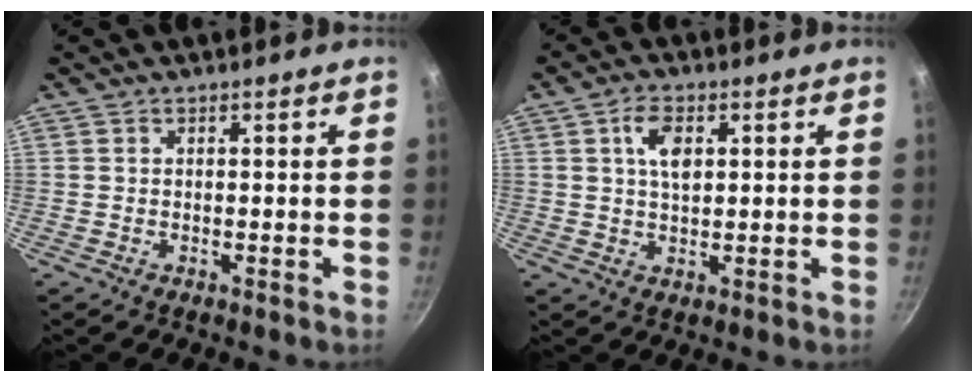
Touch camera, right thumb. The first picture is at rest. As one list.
[{"total": 5.5, "force": [1.7, 3.1, 4.2], "torque": [-0.068, -0.001, 0.030]}]